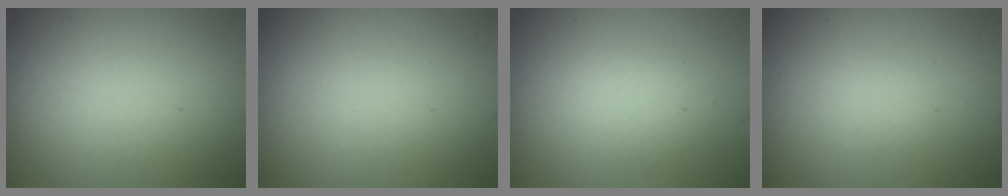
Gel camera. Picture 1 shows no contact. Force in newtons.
{"total": 0.0}
{"total": 2.3, "press": 2.3, "slide": 0.1}
{"total": 0.7, "press": 0.7, "slide": 0.0}